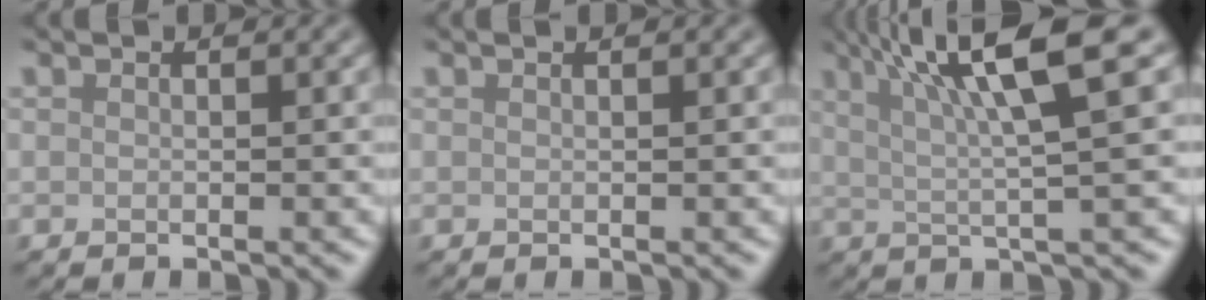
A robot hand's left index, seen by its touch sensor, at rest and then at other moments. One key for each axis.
{"total": 0.5, "fx": 0.3, "fy": 0.2, "fz": 0.4, "tx": 0.000, "ty": 0.003, "tz": 0.001}
{"total": 9.0, "fx": 4.3, "fy": 1.3, "fz": 7.8, "tx": -0.102, "ty": 0.023, "tz": 0.068}